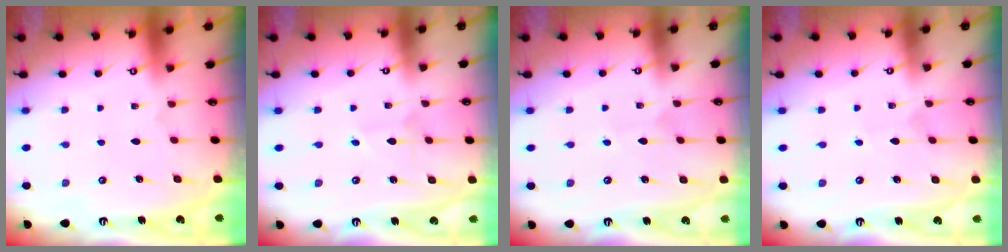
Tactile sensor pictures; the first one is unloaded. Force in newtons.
{"total": 2.2, "press": 2.1, "slide": 0.3}
{"total": 2.9, "press": 2.9, "slide": 0.4}
{"total": 1.8, "press": 1.8, "slide": 0.2}